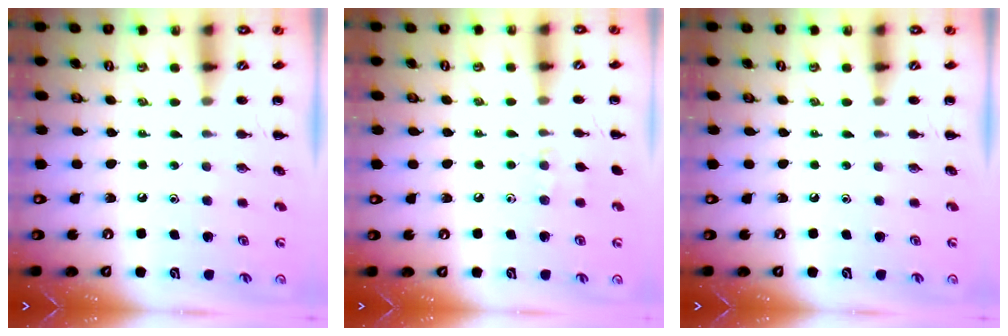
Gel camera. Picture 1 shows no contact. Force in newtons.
{"total": 5.6, "press": 5.3, "slide": 1.8}
{"total": 0.0}